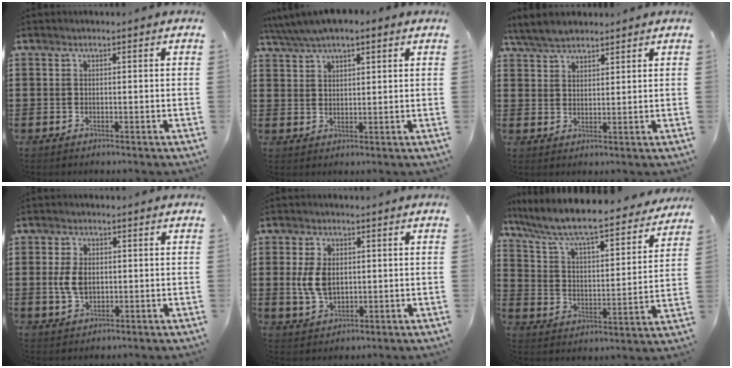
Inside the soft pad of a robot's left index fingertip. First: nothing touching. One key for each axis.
{"total": 4.0, "fx": 3.3, "fy": 1.0, "fz": 2.0, "tx": -0.047, "ty": -0.002, "tz": 0.060}
{"total": 4.6, "fx": 4.1, "fy": 1.5, "fz": 1.5, "tx": -0.043, "ty": -0.001, "tz": 0.077}
{"total": 4.7, "fx": 0.4, "fy": 2.9, "fz": 3.6, "tx": -0.097, "ty": 0.001, "tz": 0.000}
{"total": 5.8, "fx": 0.7, "fy": 3.7, "fz": 4.4, "tx": -0.120, "ty": 0.001, "tz": 0.005}
{"total": 7.8, "fx": 6.9, "fy": 0.5, "fz": 3.6, "tx": -0.101, "ty": -0.056, "tz": 0.110}